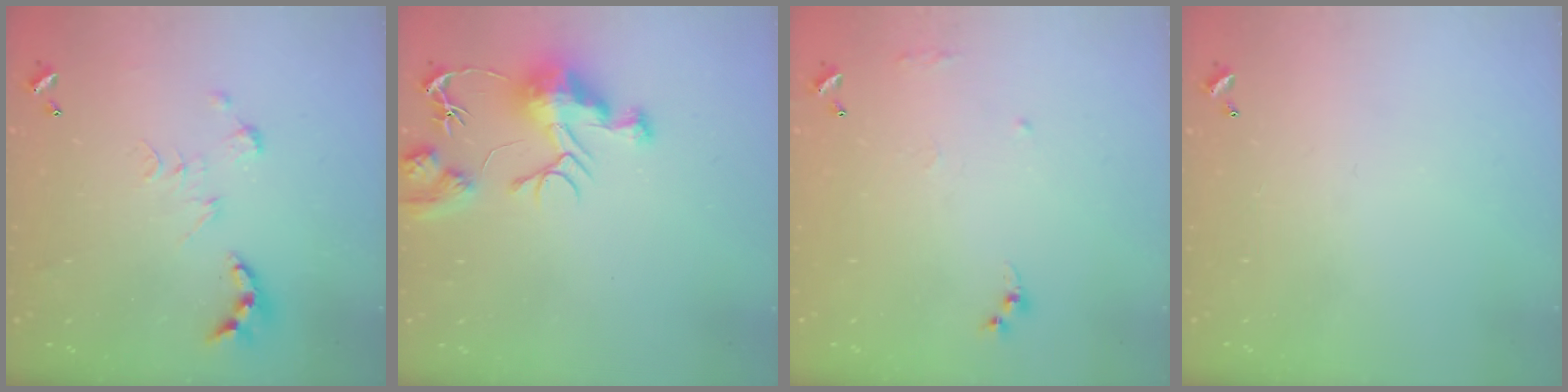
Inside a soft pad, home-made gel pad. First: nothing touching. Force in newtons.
{"total": 12.3, "press": 12.3, "slide": 1.1}
{"total": 7.5, "press": 7.4, "slide": 0.8}
{"total": 0.0}